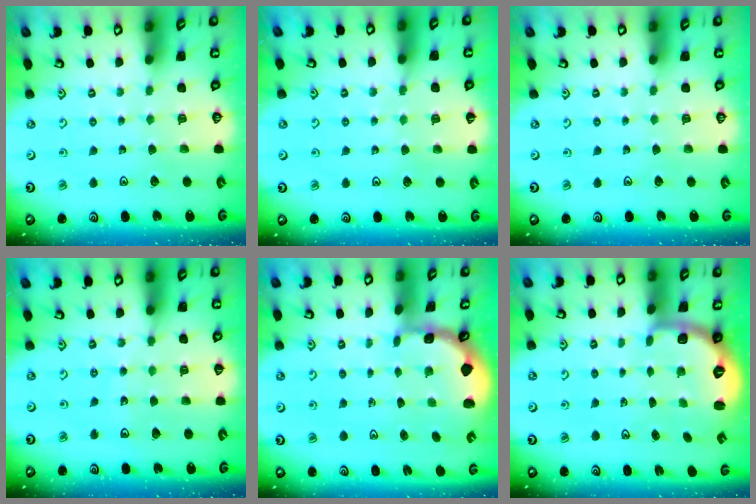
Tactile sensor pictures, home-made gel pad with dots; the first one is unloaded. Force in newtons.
{"total": 5.0, "press": 5.0, "slide": 0.8}
{"total": 0.0}
{"total": 4.4, "press": 3.8, "slide": 2.3}
{"total": 0.8, "press": 0.8, "slide": 0.2}
{"total": 2.7, "press": 1.6, "slide": 2.2}